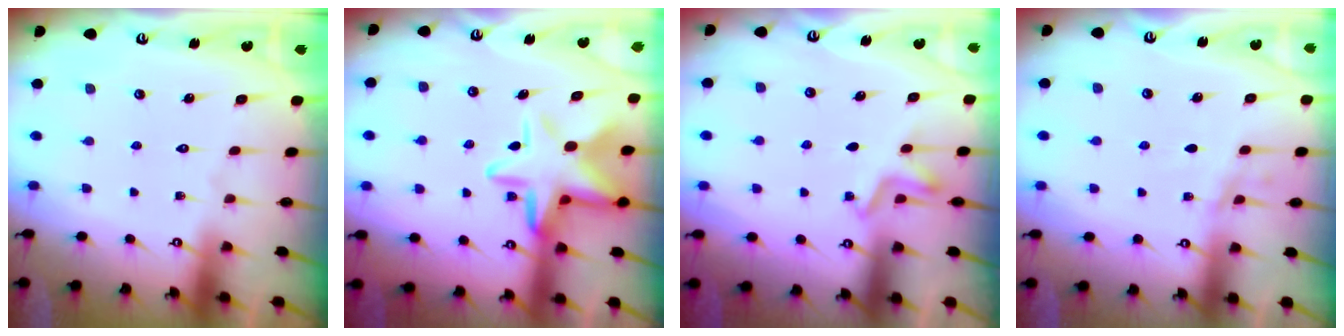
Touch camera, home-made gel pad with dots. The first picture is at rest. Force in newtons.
{"total": 13.9, "press": 13.7, "slide": 2.3}
{"total": 2.8, "press": 2.4, "slide": 1.4}
{"total": 5.1, "press": 5.0, "slide": 1.3}